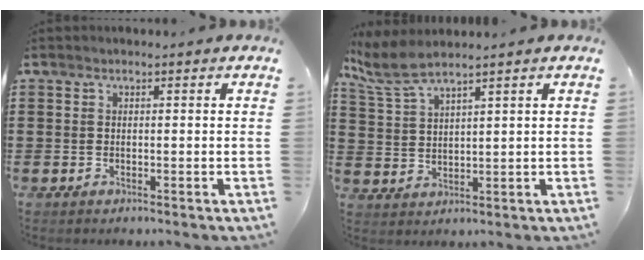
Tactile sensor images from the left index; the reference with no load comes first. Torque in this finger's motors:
{"motor_torque": [1.02, 1.13, 0.11, 0.08]}